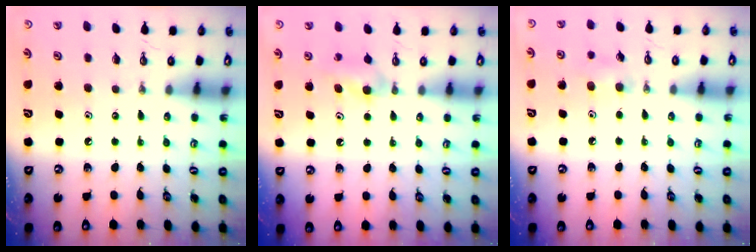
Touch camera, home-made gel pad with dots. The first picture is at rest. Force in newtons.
{"total": 4.6, "press": 4.6, "slide": 0.8}
{"total": 6.8, "press": 6.6, "slide": 1.6}